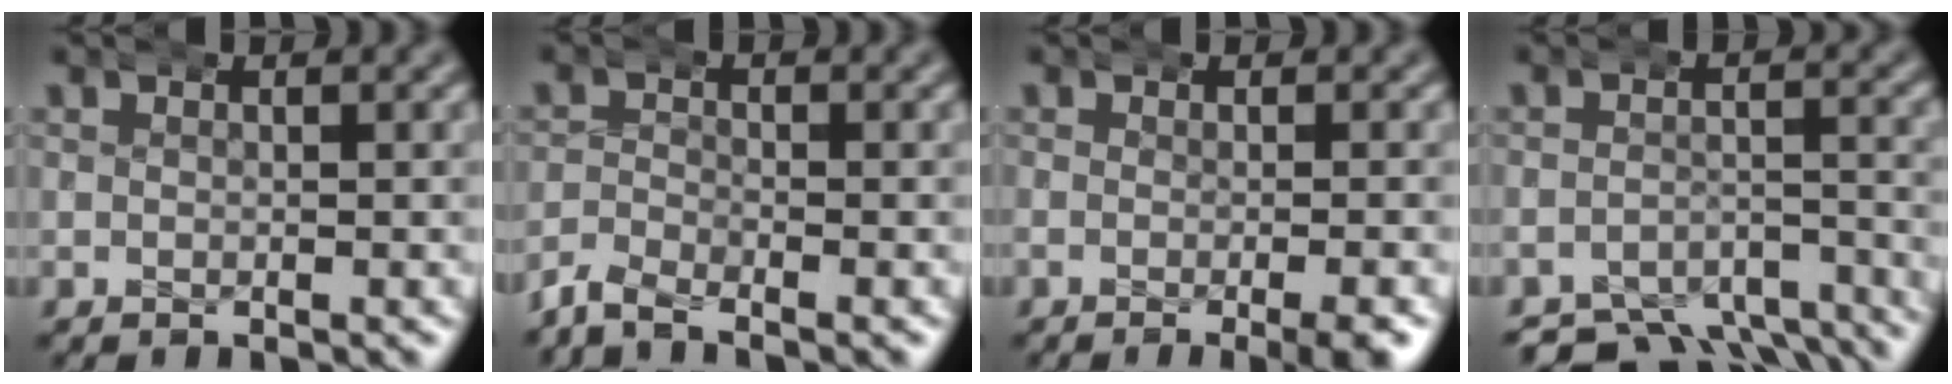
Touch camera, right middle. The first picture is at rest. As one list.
[{"total": 2.8, "force": [-2.7, 0.7, 0.4], "torque": [-0.005, 0.000, -0.054]}, {"total": 2.3, "force": [-1.1, -0.1, 2.0], "torque": [-0.019, 0.003, -0.024]}, {"total": 8.5, "force": [-7.3, 3.0, 3.2], "torque": [-0.027, -0.021, -0.111]}]